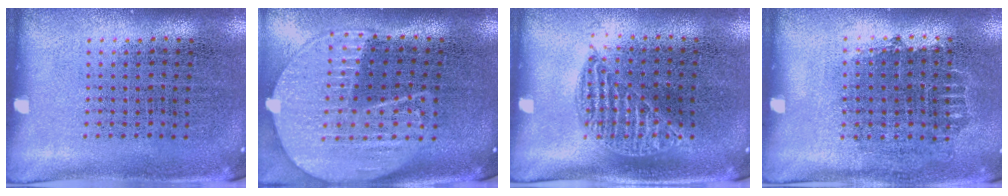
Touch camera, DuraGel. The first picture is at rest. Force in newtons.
{"total": 2.2, "press": 1.9, "slide": 1.0}
{"total": 0.8, "press": 0.8, "slide": 0.4}
{"total": 0.7, "press": 0.6, "slide": 0.3}